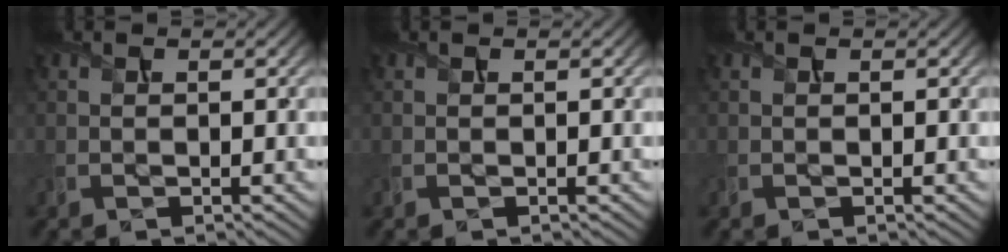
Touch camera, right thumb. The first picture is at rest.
{"total": 0.0}
{"total": 0.0}